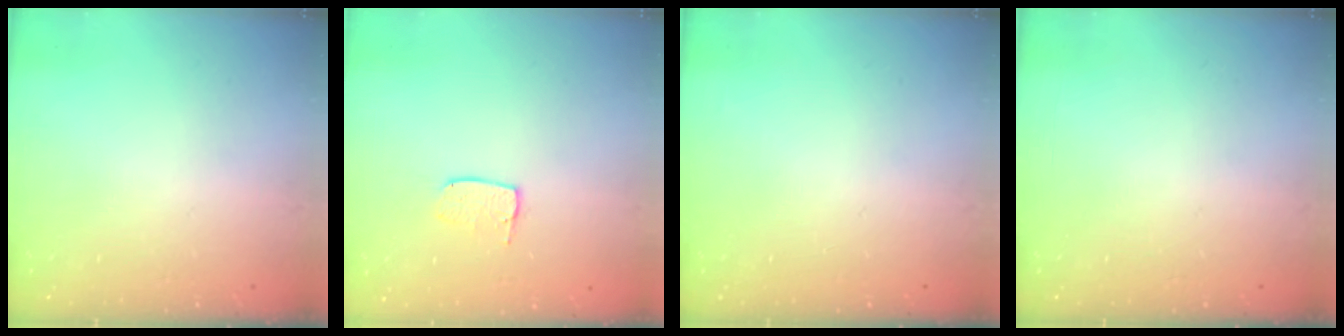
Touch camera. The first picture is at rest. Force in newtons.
{"total": 5.5, "press": 5.5, "slide": 0.4}
{"total": 0.0}
{"total": 0.0}